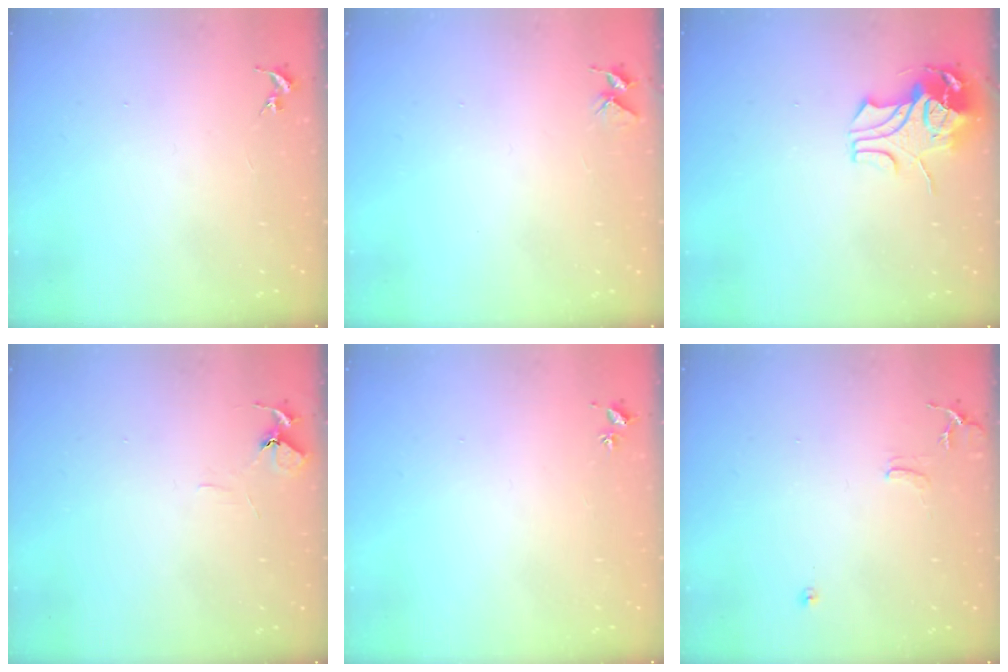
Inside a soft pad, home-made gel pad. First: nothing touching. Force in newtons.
{"total": 4.0, "press": 4.0, "slide": 0.3}
{"total": 9.2, "press": 9.1, "slide": 1.2}
{"total": 5.8, "press": 5.8, "slide": 0.6}
{"total": 2.0, "press": 2.0, "slide": 0.3}
{"total": 7.2, "press": 7.2, "slide": 0.8}